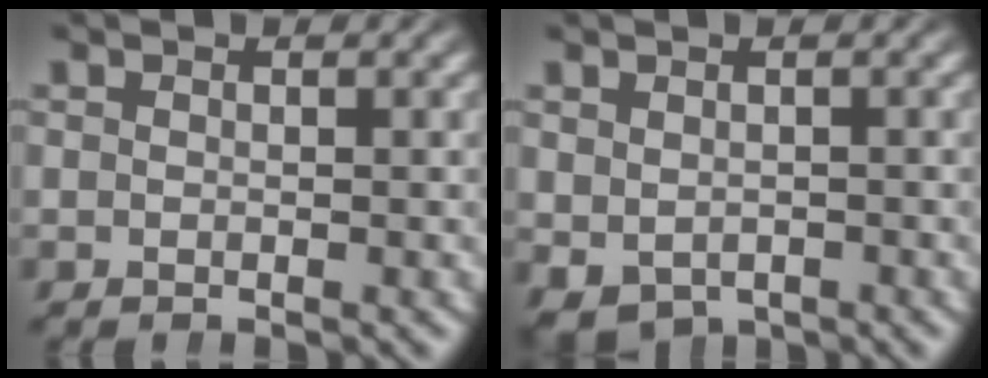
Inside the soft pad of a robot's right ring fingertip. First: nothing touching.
{"total": 3.3, "force": [-1.6, 2.6, 1.1], "torque": [-0.028, -0.027, -0.004]}